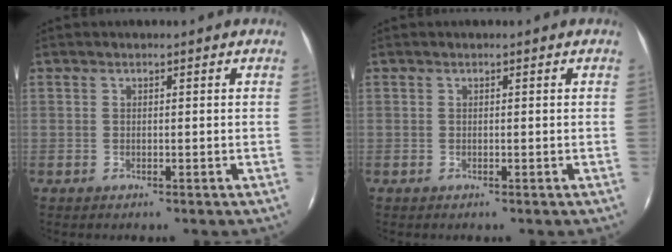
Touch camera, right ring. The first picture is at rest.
{"total": 0.0}